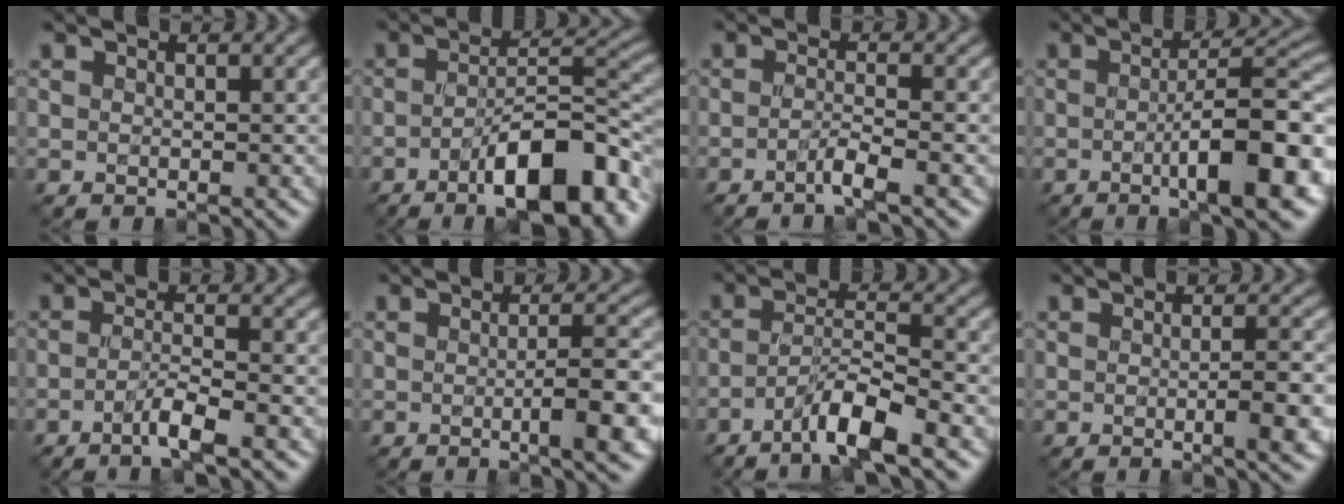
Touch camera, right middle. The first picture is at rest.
{"total": 10.2, "force": [-4.8, 3.1, 8.5], "torque": [-0.124, 0.009, -0.077]}
{"total": 2.0, "force": [-1.0, 0.0, 1.7], "torque": [-0.028, 0.006, -0.029]}
{"total": 9.1, "force": [-2.3, 1.9, 8.6], "torque": [-0.116, 0.010, -0.039]}
{"total": 2.7, "force": [-1.4, 0.2, 2.3], "torque": [-0.042, 0.006, -0.036]}
{"total": 4.7, "force": [-1.1, 0.8, 4.5], "torque": [-0.067, 0.006, -0.019]}
{"total": 4.9, "force": [-3.1, 0.5, 3.8], "torque": [-0.067, 0.010, -0.062]}
{"total": 3.2, "force": [-0.7, 0.5, 3.1], "torque": [-0.047, 0.002, -0.012]}